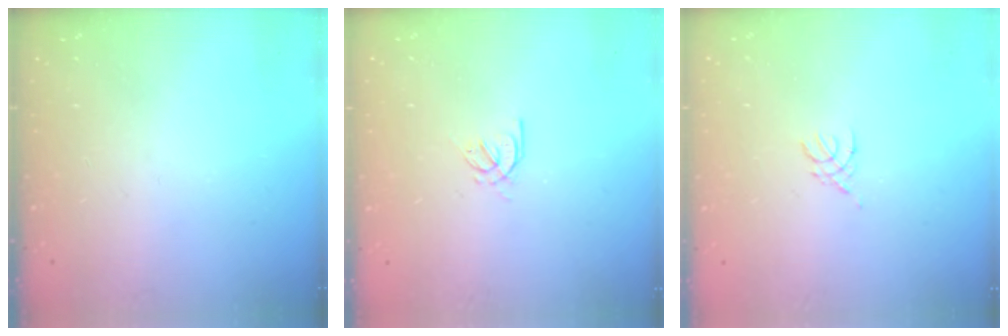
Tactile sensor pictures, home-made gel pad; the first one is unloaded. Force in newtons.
{"total": 2.6, "press": 2.5, "slide": 0.7}
{"total": 1.8, "press": 1.7, "slide": 0.4}